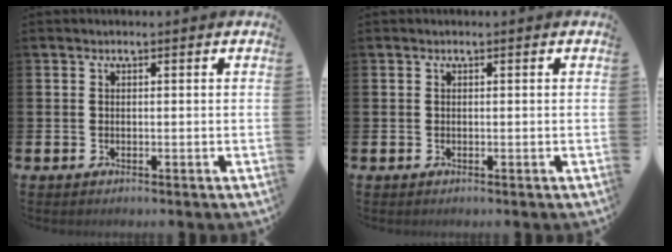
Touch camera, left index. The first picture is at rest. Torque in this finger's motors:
{"motor_torque": [0.00, 0.00, 0.00, 0.00]}